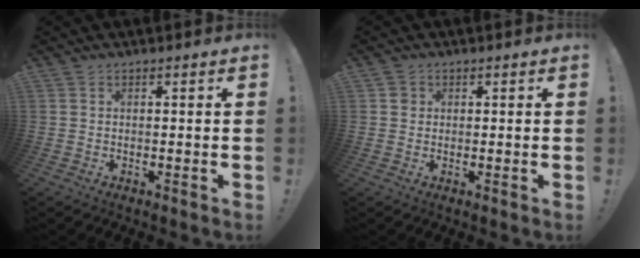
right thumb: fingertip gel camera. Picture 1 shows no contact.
{"total": 1.7, "force": [0.3, 1.7, 0.3], "torque": [0.003, 0.002, 0.004]}